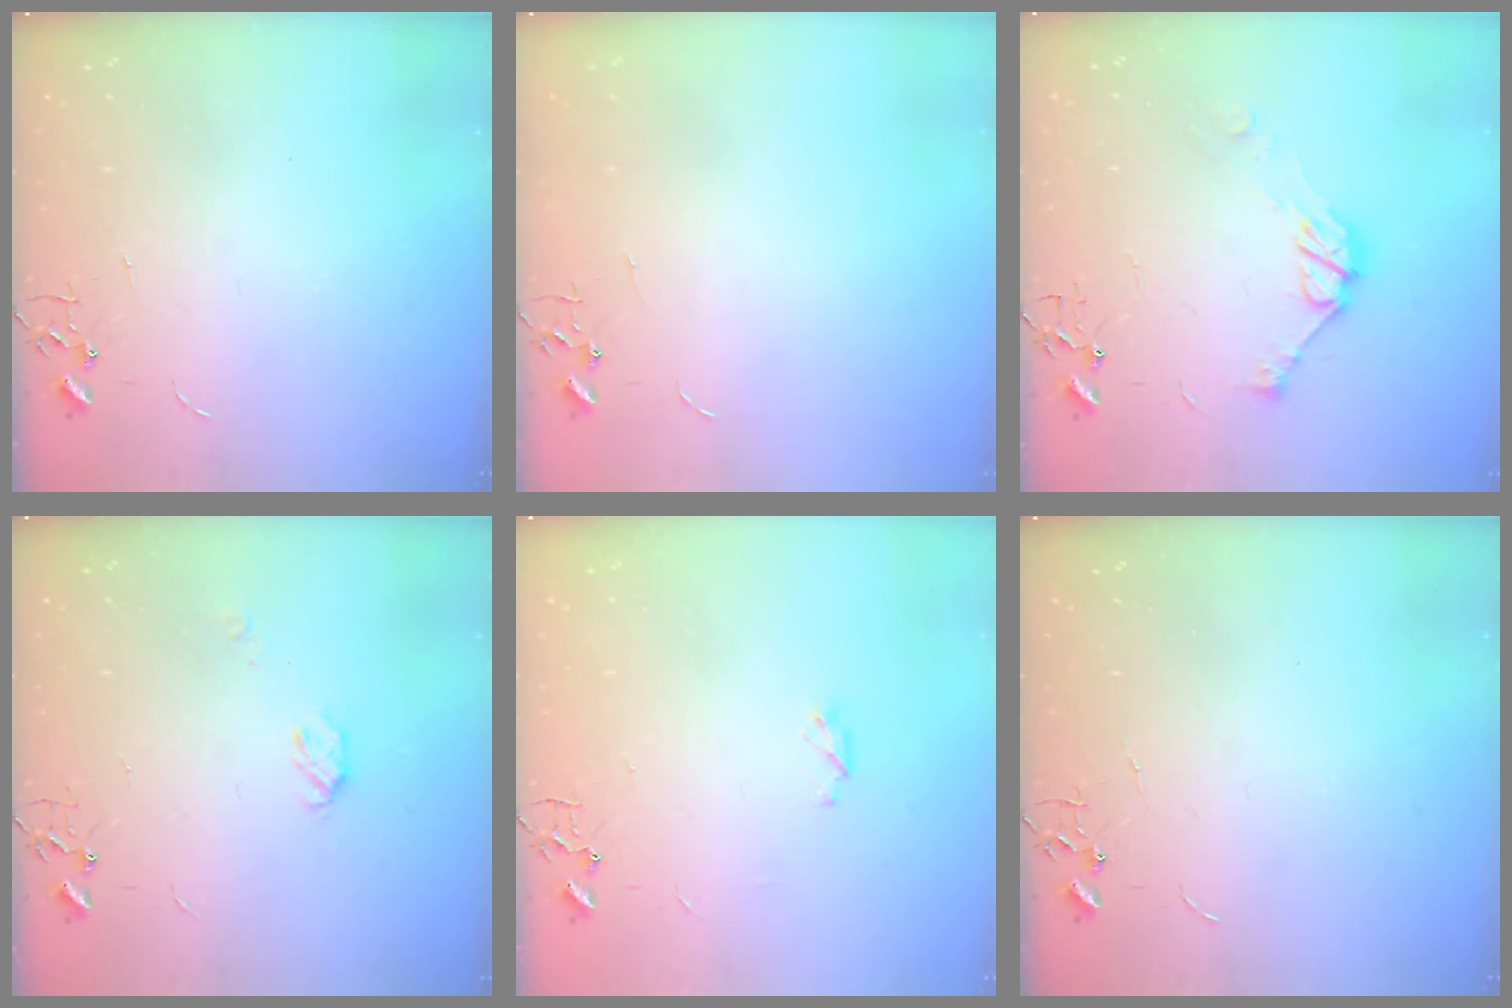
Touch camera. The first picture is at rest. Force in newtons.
{"total": 0.0}
{"total": 9.2, "press": 9.2, "slide": 0.5}
{"total": 3.9, "press": 3.9, "slide": 0.6}
{"total": 3.3, "press": 3.2, "slide": 0.6}
{"total": 0.0}